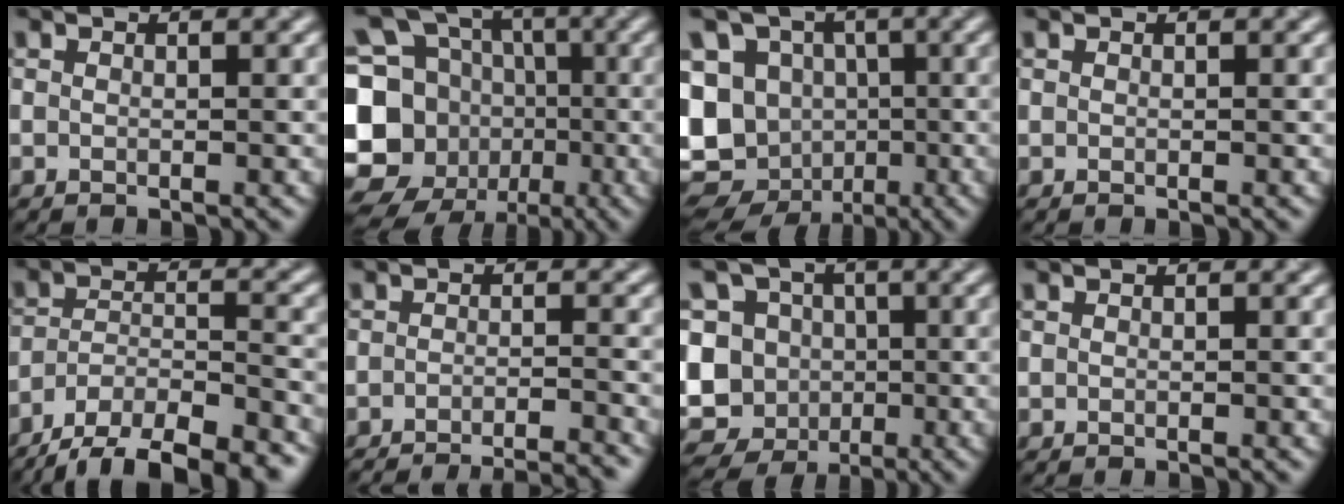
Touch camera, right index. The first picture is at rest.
{"total": 15.0, "force": [-4.3, 12.7, 6.6], "torque": [-0.174, 0.002, -0.073]}
{"total": 15.9, "force": [-5.0, 13.5, 6.8], "torque": [-0.132, -0.009, -0.097]}
{"total": 0.0}
{"total": 12.0, "force": [-10.1, 4.0, 5.2], "torque": [-0.074, -0.011, -0.146]}
{"total": 9.2, "force": [-8.4, 2.0, 3.2], "torque": [-0.015, 0.002, -0.099]}
{"total": 14.4, "force": [-3.1, 13.2, 4.8], "torque": [-0.116, 0.010, -0.073]}
{"total": 0.0}